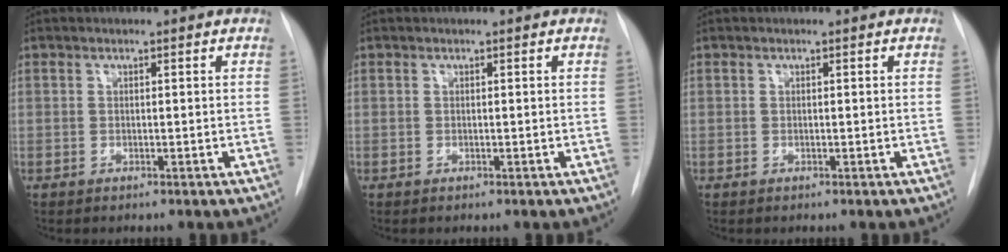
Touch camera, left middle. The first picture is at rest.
{"total": 0.0}
{"total": 0.0}